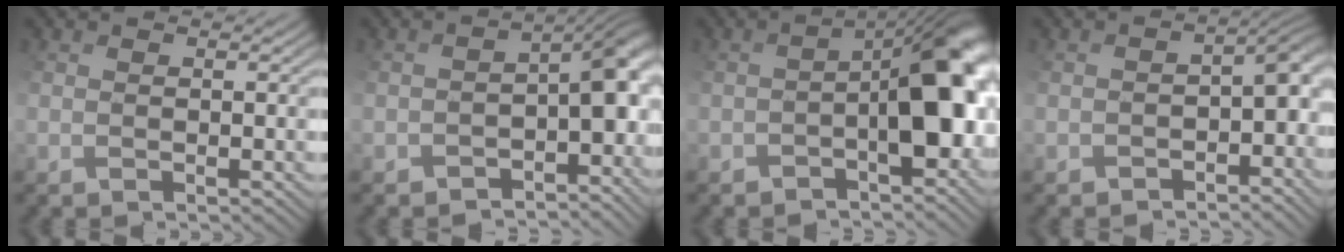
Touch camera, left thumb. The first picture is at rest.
{"total": 9.1, "force": [-3.7, 5.0, 6.6], "torque": [-0.090, -0.028, -0.039]}
{"total": 10.7, "force": [-3.0, 5.3, 8.8], "torque": [-0.096, -0.010, -0.042]}
{"total": 5.8, "force": [-3.0, 3.2, 3.8], "torque": [-0.052, -0.022, -0.043]}